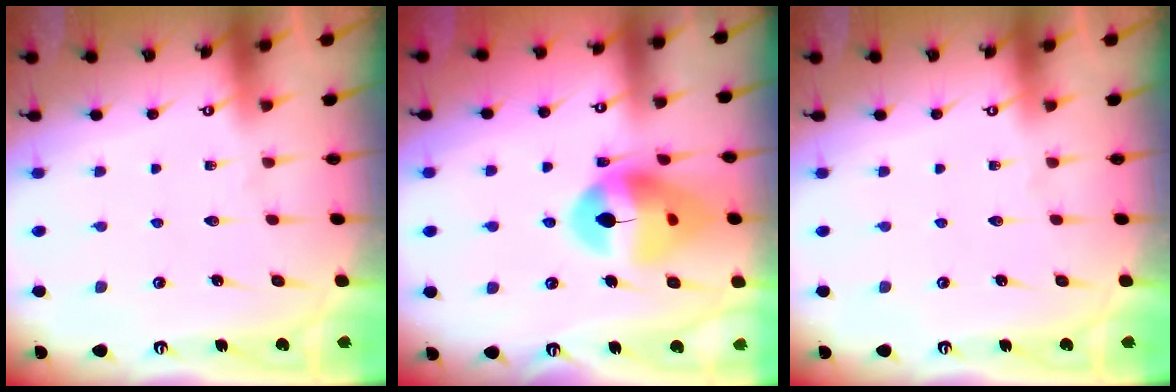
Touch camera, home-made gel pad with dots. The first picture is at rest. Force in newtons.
{"total": 15.8, "press": 15.7, "slide": 2.0}
{"total": 0.0}